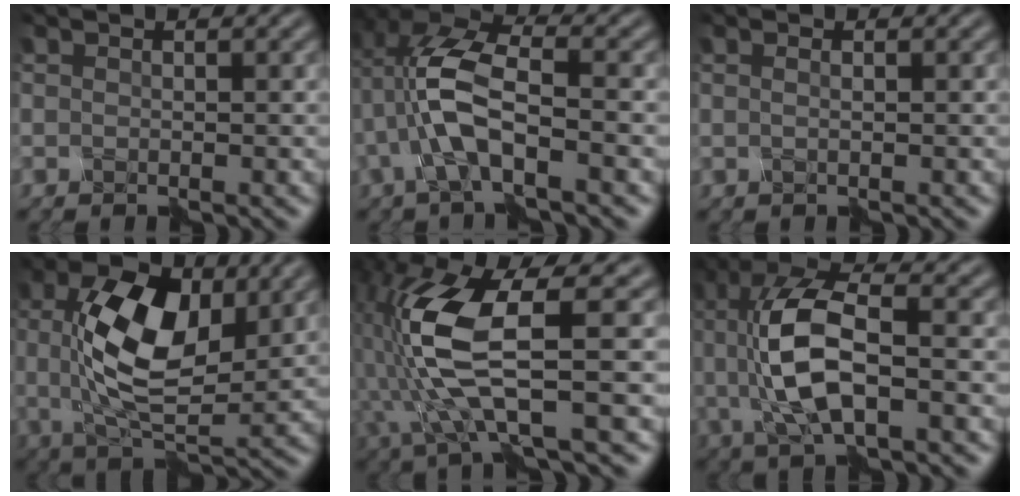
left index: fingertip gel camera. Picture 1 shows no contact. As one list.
[{"total": 5.8, "force": [-1.3, 2.2, 5.3], "torque": [-0.129, 0.016, -0.026]}, {"total": 0.7, "force": [0.5, 0.0, 0.5], "torque": [-0.008, 0.001, -0.004]}, {"total": 9.5, "force": [1.9, 4.9, 7.9], "torque": [-0.164, 0.007, 0.030]}, {"total": 9.0, "force": [-0.3, 2.4, 8.7], "torque": [-0.209, -0.002, 0.002]}, {"total": 7.5, "force": [-0.2, 2.7, 7.0], "torque": [-0.159, 0.009, -0.006]}]